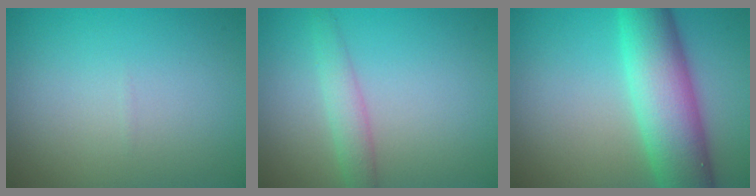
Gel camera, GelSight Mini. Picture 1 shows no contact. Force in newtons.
{"total": 2.3, "press": 2.3, "slide": 0.0}
{"total": 8.6, "press": 8.6, "slide": 0.2}